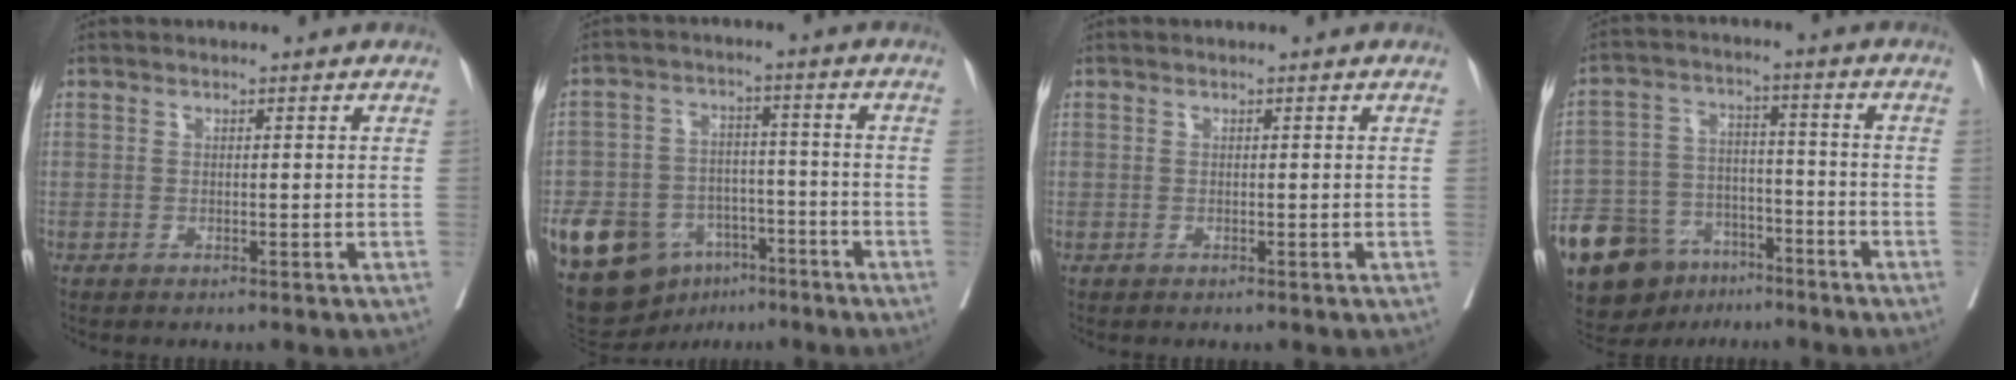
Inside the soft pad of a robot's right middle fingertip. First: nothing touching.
{"total": 15.4, "force": [-8.3, 10.5, 7.5], "torque": [-0.142, 0.017, -0.128]}
{"total": 0.0}
{"total": 20.0, "force": [-13.3, 11.9, 9.1], "torque": [-0.239, 0.010, -0.224]}